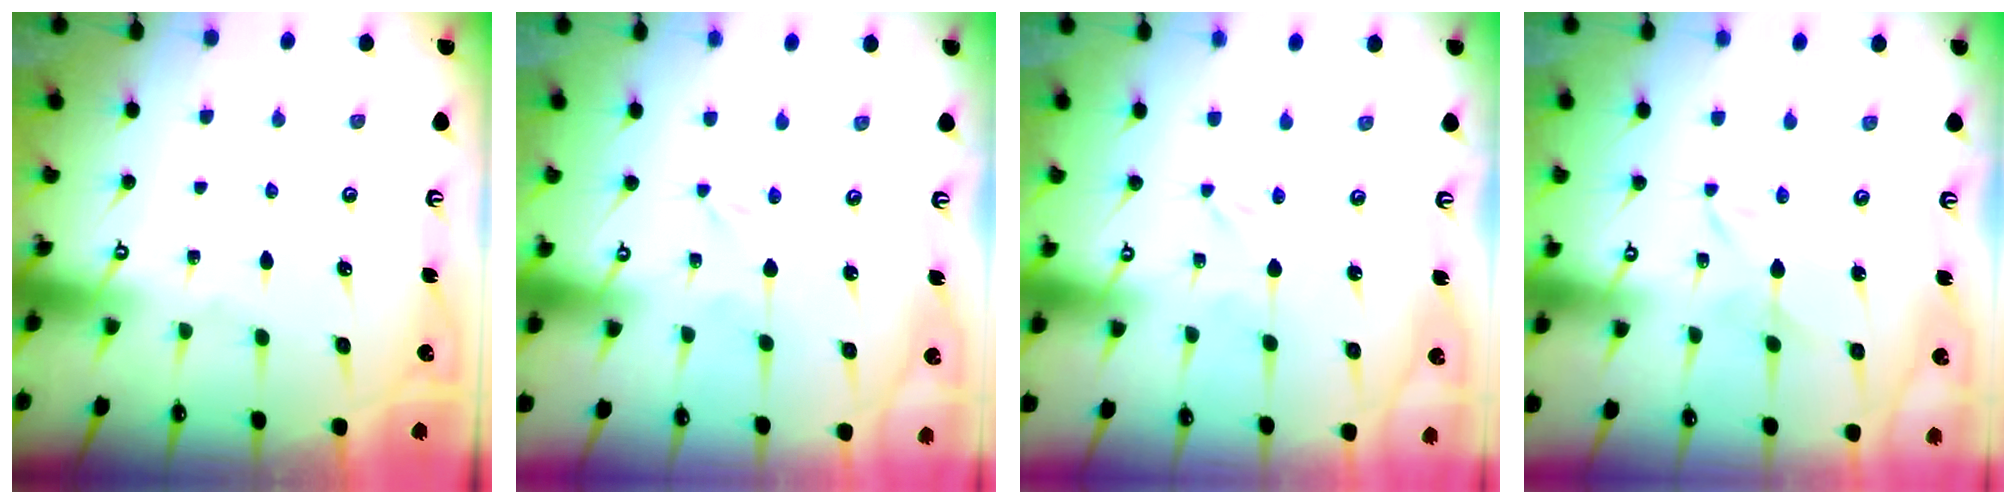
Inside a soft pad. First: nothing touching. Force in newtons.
{"total": 0.0}
{"total": 0.0}
{"total": 2.4, "press": 2.3, "slide": 0.3}